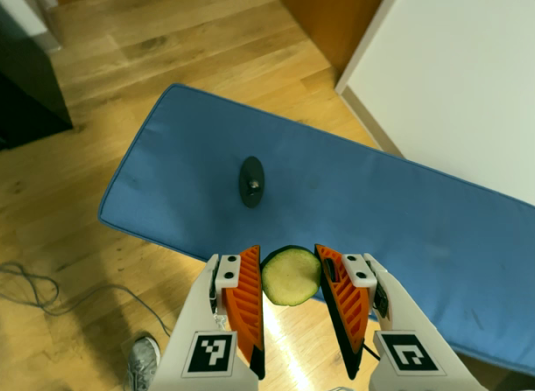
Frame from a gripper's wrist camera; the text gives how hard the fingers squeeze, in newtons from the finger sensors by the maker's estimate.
{"total": 8.5, "left": 8.3, "right": 8.6}